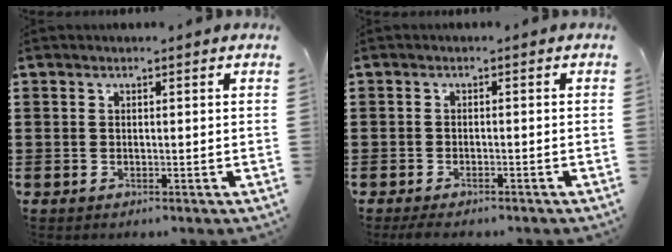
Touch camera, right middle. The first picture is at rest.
{"total": 1.3, "force": [-1.2, 0.1, 0.5], "torque": [-0.011, -0.001, -0.023]}